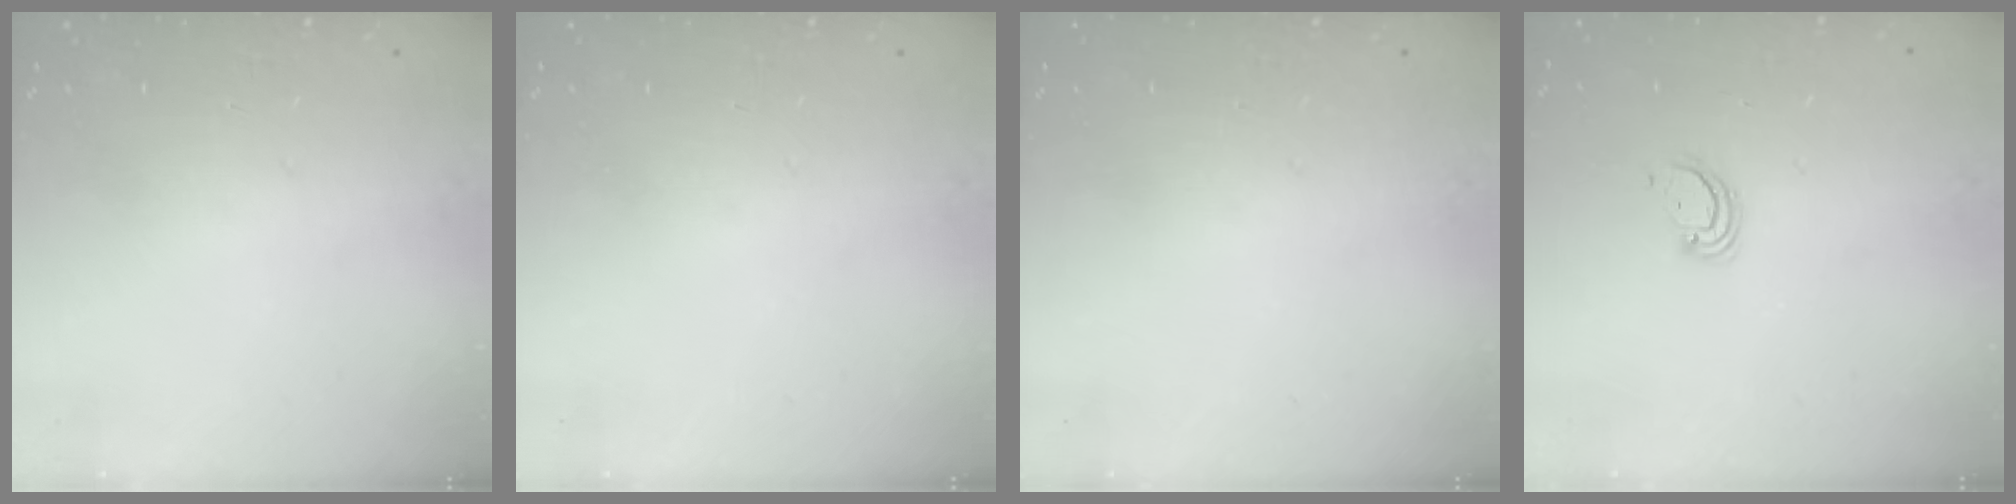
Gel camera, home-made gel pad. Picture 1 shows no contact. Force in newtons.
{"total": 0.0}
{"total": 0.0}
{"total": 2.9, "press": 2.8, "slide": 0.2}